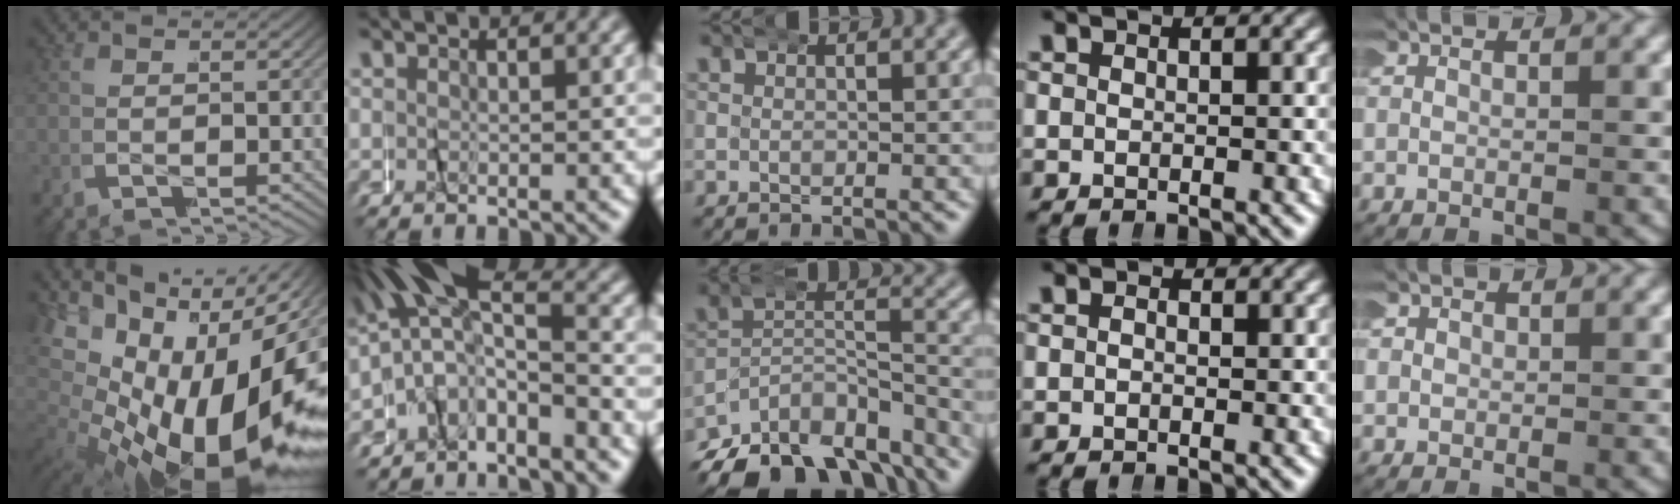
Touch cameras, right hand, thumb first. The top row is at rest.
{"thumb": {"total": 20.9, "force": [-2.3, 12.9, 16.2], "torque": [-0.298, -0.034, -0.020]}, "index": {"total": 7.5, "force": [-0.2, 5.8, 4.7], "torque": [-0.053, 0.032, -0.048]}, "middle": {"total": 14.0, "force": [-10.3, 7.3, 6.0], "torque": [-0.096, -0.040, -0.156]}, "ring": {"total": 0.6, "force": [-0.1, 0.5, 0.3], "torque": [-0.002, -0.001, -0.002]}, "little": {"total": 1.0, "force": [0.1, 1.0, 0.0], "torque": [-0.003, 0.003, -0.004]}}